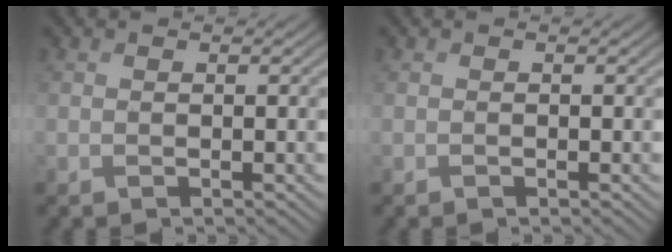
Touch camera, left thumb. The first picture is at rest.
{"total": 0.0}